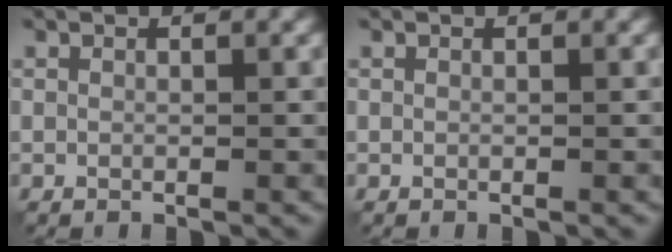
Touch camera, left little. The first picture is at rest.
{"total": 0.0}